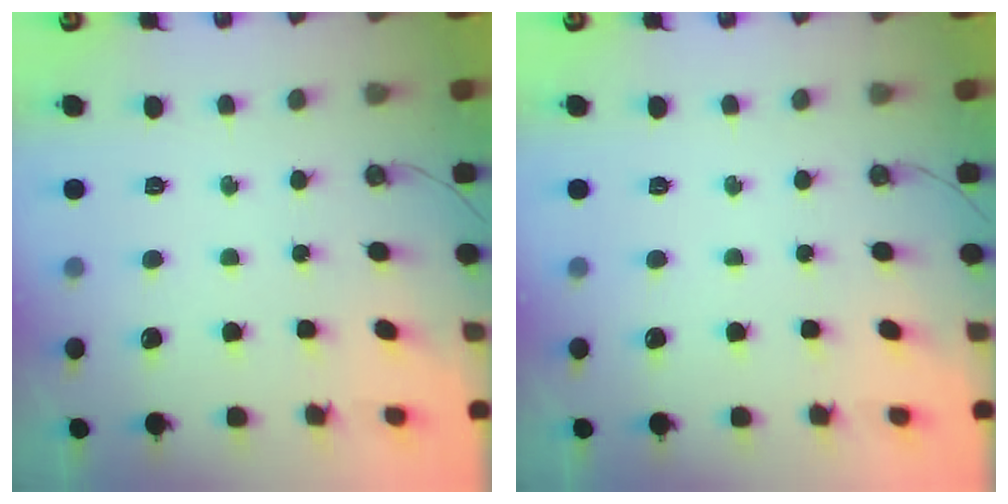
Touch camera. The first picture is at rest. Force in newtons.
{"total": 0.0}